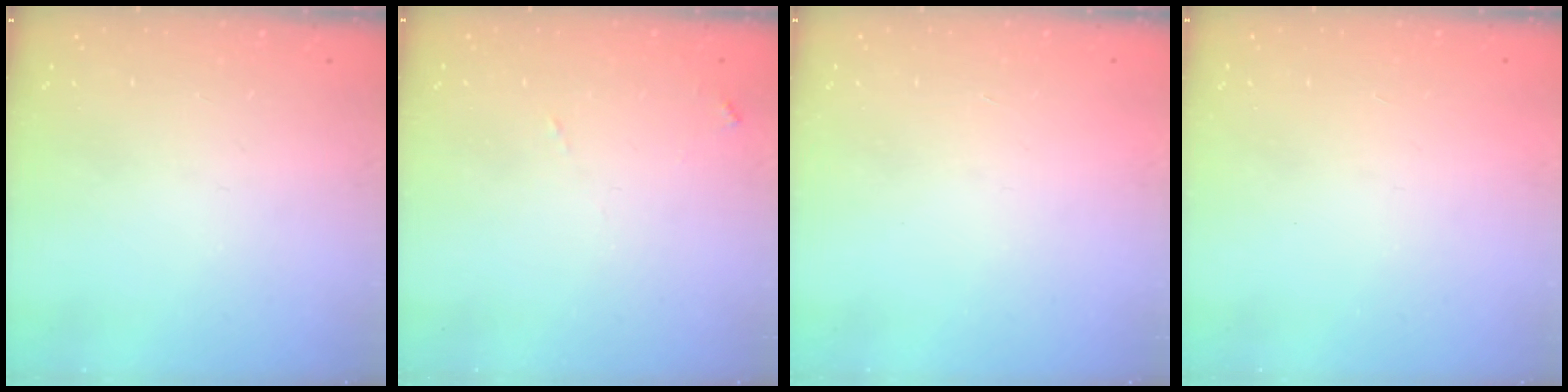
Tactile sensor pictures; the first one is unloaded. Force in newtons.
{"total": 6.3, "press": 6.3, "slide": 0.5}
{"total": 1.5, "press": 1.5, "slide": 0.1}
{"total": 1.6, "press": 1.5, "slide": 0.1}